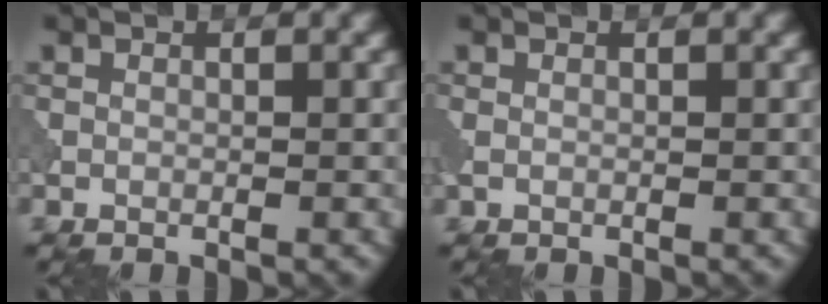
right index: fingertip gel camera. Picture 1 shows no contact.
{"total": 0.8, "force": [-0.2, 0.4, 0.6], "torque": [-0.020, -0.004, -0.005]}